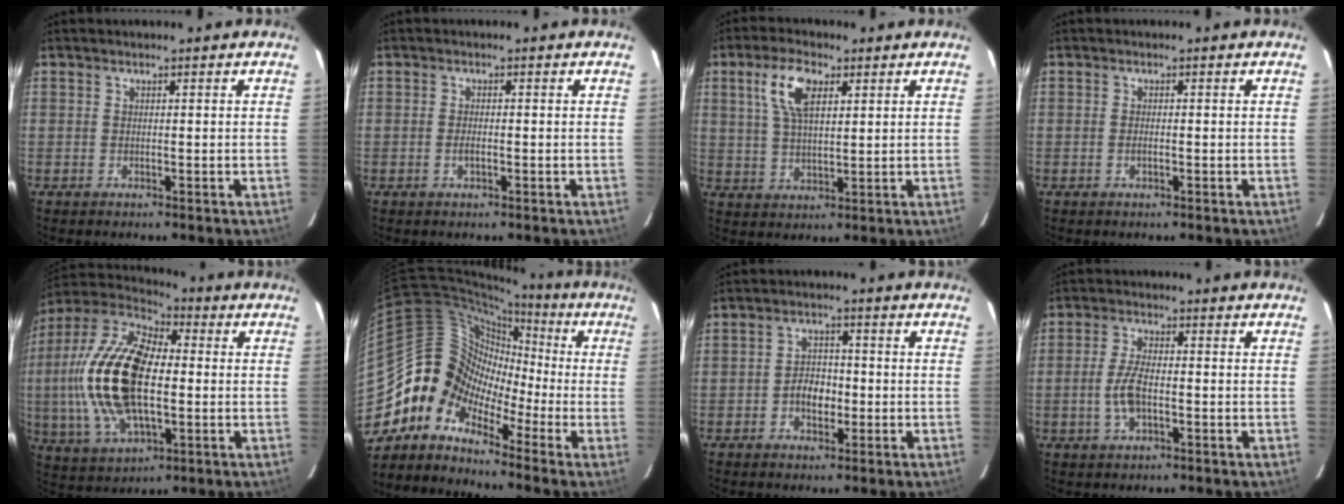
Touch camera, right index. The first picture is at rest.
{"total": 1.3, "force": [-0.5, 0.5, 1.1], "torque": [-0.024, 0.001, -0.010]}
{"total": 8.2, "force": [3.4, 3.6, 6.5], "torque": [-0.128, 0.015, 0.068]}
{"total": 0.8, "force": [-0.3, 0.3, 0.6], "torque": [-0.013, 0.001, -0.007]}
{"total": 23.2, "force": [-0.5, 11.5, 20.2], "torque": [-0.427, 0.010, -0.011]}
{"total": 9.3, "force": [-5.0, 7.7, 1.8], "torque": [-0.035, 0.049, -0.133]}
{"total": 4.3, "force": [-1.4, 3.1, 2.7], "torque": [-0.050, 0.010, -0.021]}
{"total": 5.8, "force": [-1.4, 2.4, 5.1], "torque": [-0.109, 0.003, -0.026]}